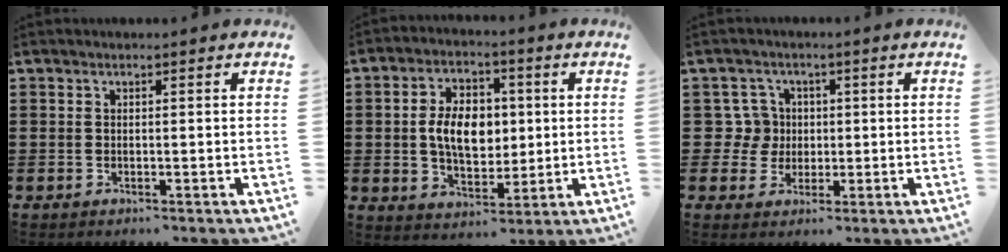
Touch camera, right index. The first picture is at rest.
{"total": 8.4, "force": [0.6, 5.4, 6.4], "torque": [-0.122, 0.010, 0.006]}
{"total": 5.6, "force": [0.4, 5.3, 1.6], "torque": [-0.053, 0.016, 0.010]}